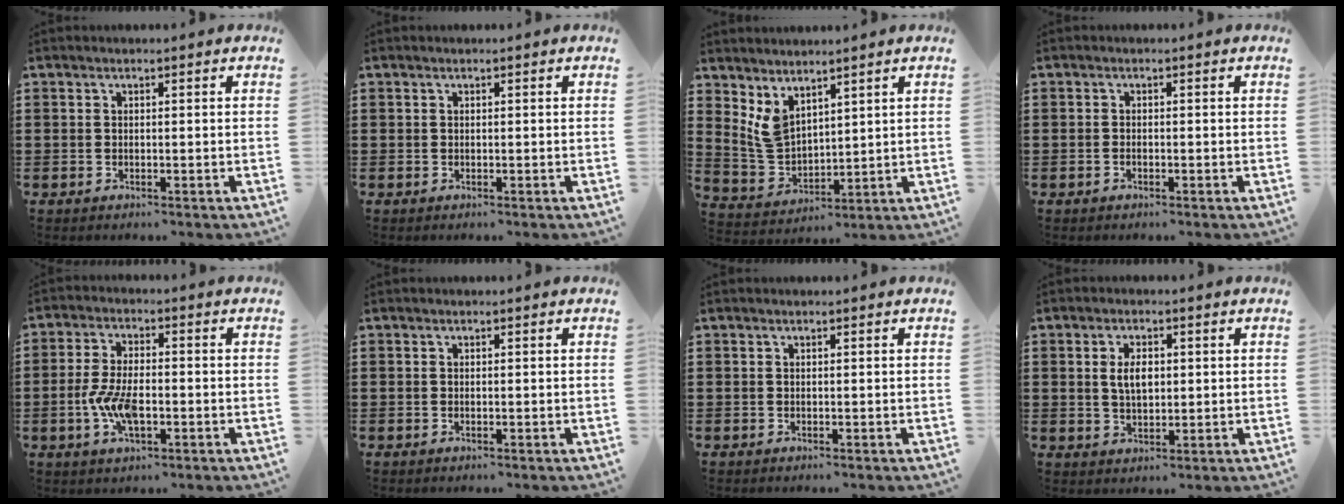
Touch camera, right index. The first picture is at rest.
{"total": 0.0}
{"total": 4.8, "force": [3.4, 2.5, 2.3], "torque": [-0.068, -0.009, 0.064]}
{"total": 0.7, "force": [-0.4, 0.1, 0.5], "torque": [-0.011, -0.006, -0.007]}
{"total": 6.9, "force": [-1.9, 3.0, 5.9], "torque": [-0.134, -0.003, -0.038]}
{"total": 0.0}
{"total": 0.0}
{"total": 3.8, "force": [0.5, 2.0, 3.2], "torque": [-0.059, 0.004, 0.006]}